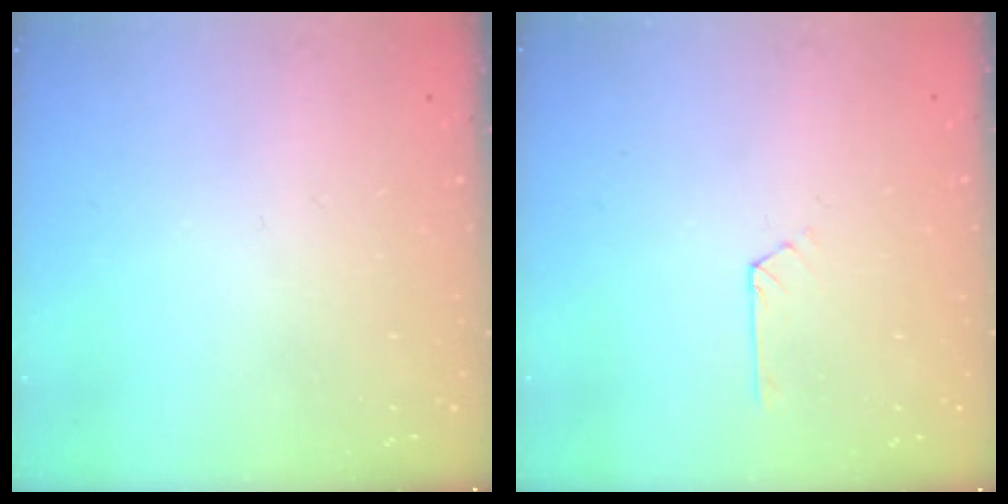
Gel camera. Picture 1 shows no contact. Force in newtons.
{"total": 2.0, "press": 2.0, "slide": 0.2}